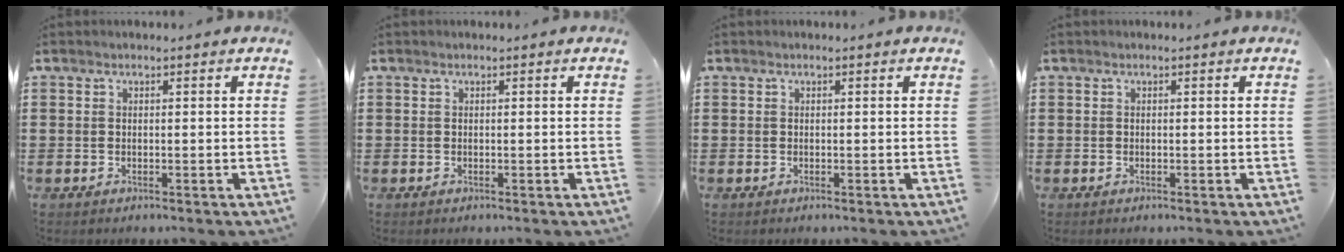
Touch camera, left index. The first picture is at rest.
{"total": 0.0}
{"total": 0.0}
{"total": 0.0}